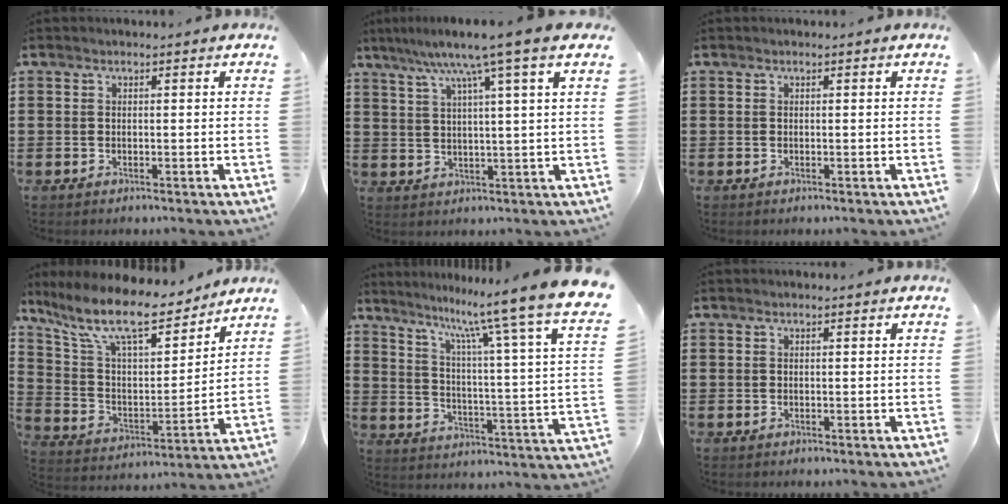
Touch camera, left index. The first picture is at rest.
{"total": 8.1, "force": [5.1, -0.8, 6.2], "torque": [-0.129, -0.017, 0.079]}
{"total": 0.0}
{"total": 12.0, "force": [9.8, 2.5, 6.5], "torque": [-0.167, -0.053, 0.171]}
{"total": 10.1, "force": [8.3, -1.4, 5.7], "torque": [-0.119, -0.078, 0.121]}
{"total": 0.0}